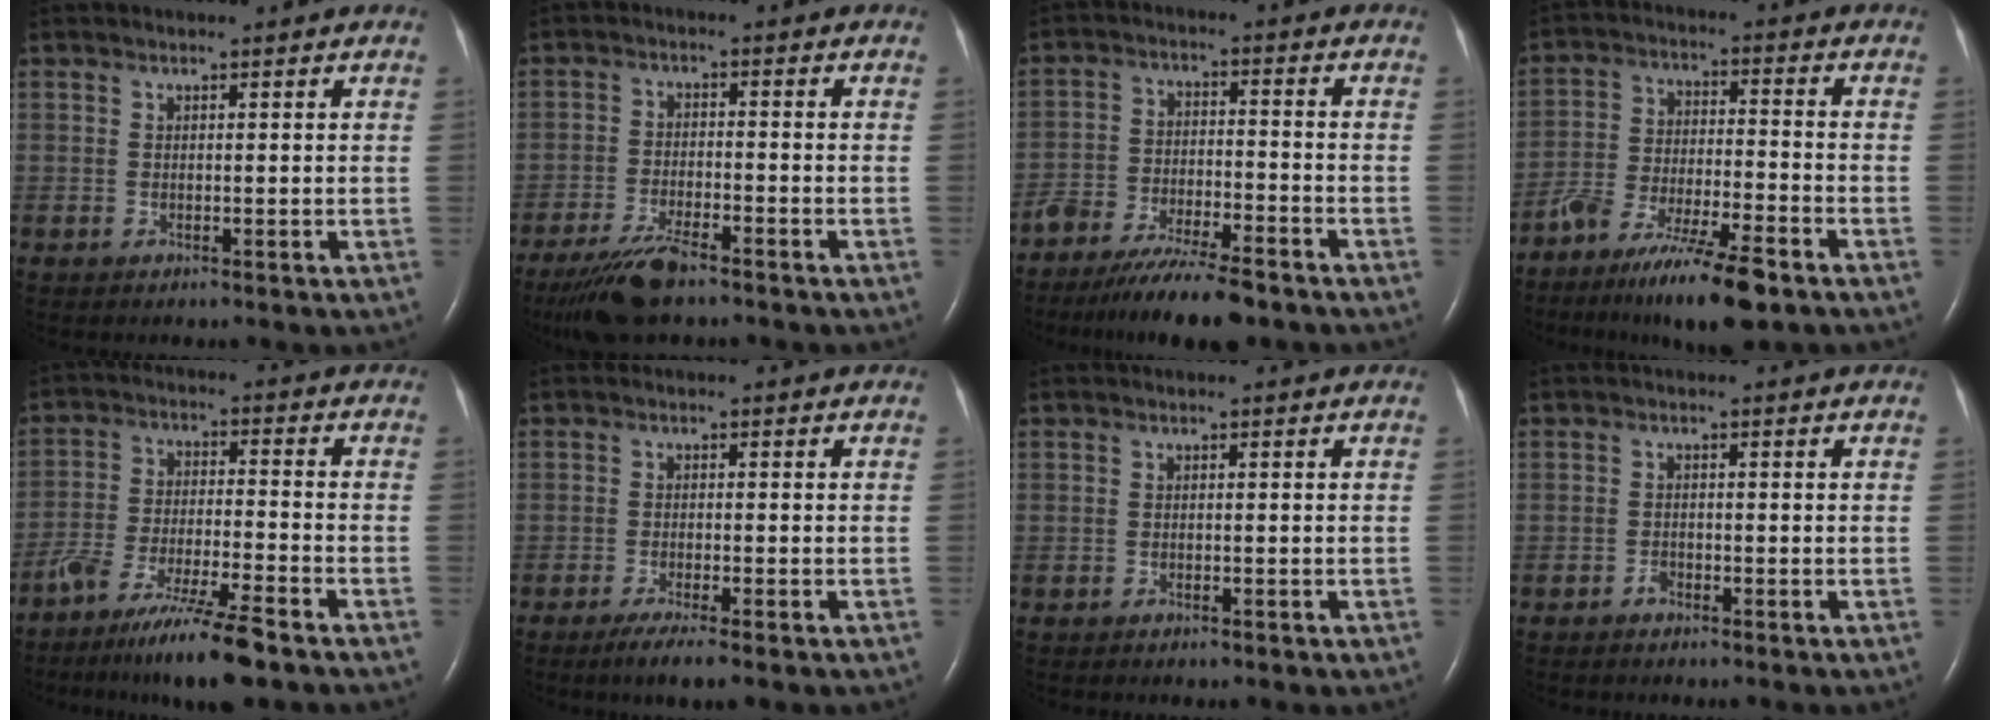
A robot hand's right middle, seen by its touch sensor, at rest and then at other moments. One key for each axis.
{"total": 8.0, "fx": -6.1, "fy": 1.3, "fz": 4.9, "tx": -0.098, "ty": -0.021, "tz": -0.112}
{"total": 11.3, "fx": -9.3, "fy": 1.8, "fz": 6.0, "tx": -0.093, "ty": -0.022, "tz": -0.155}
{"total": 12.4, "fx": -9.0, "fy": 1.6, "fz": 8.5, "tx": -0.150, "ty": -0.024, "tz": -0.156}
{"total": 11.2, "fx": -8.4, "fy": 0.2, "fz": 7.3, "tx": -0.129, "ty": -0.031, "tz": -0.149}
{"total": 4.4, "fx": -2.9, "fy": 0.3, "fz": 3.3, "tx": -0.060, "ty": -0.014, "tz": -0.045}
{"total": 0.5, "fx": -0.4, "fy": 0.1, "fz": 0.3, "tx": -0.013, "ty": -0.003, "tz": -0.003}
{"total": 1.0, "fx": -0.8, "fy": 0.5, "fz": 0.3, "tx": -0.005, "ty": 0.002, "tz": -0.014}